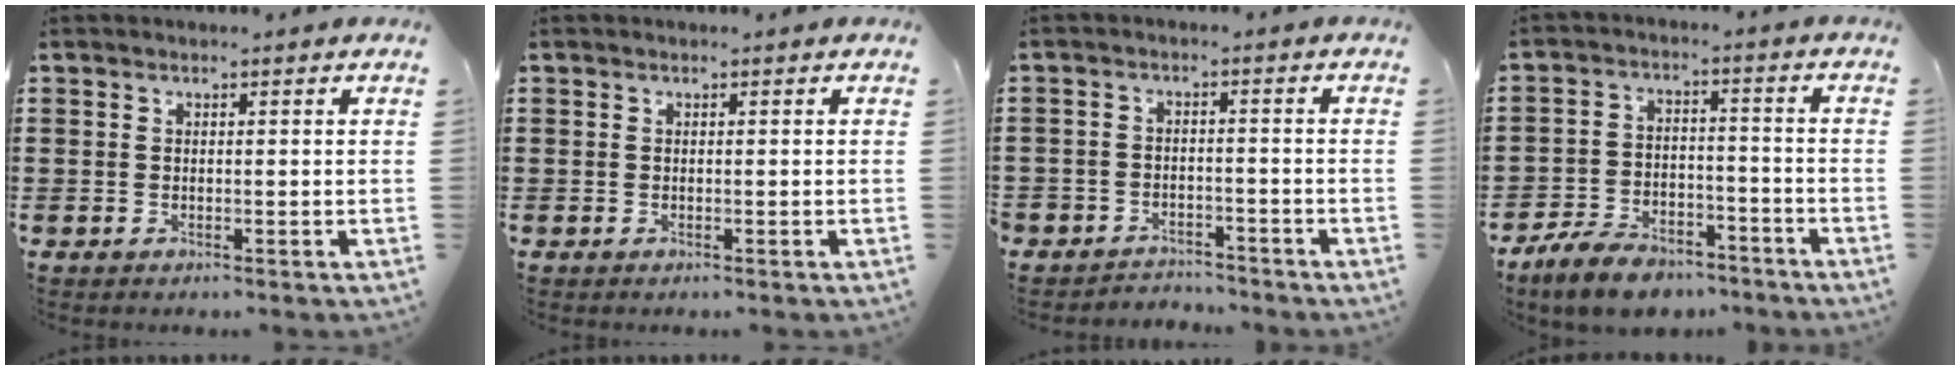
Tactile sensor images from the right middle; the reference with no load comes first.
{"total": 0.0}
{"total": 3.2, "force": [-3.1, 0.8, -0.4], "torque": [-0.002, 0.001, -0.069]}
{"total": 7.1, "force": [-6.3, 2.1, 2.6], "torque": [-0.053, 0.016, -0.122]}